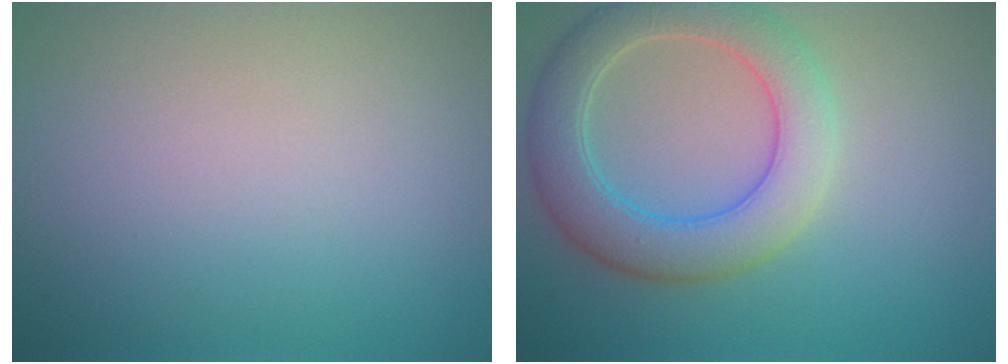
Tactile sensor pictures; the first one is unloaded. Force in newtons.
{"total": 6.0, "press": 6.0, "slide": 0.7}